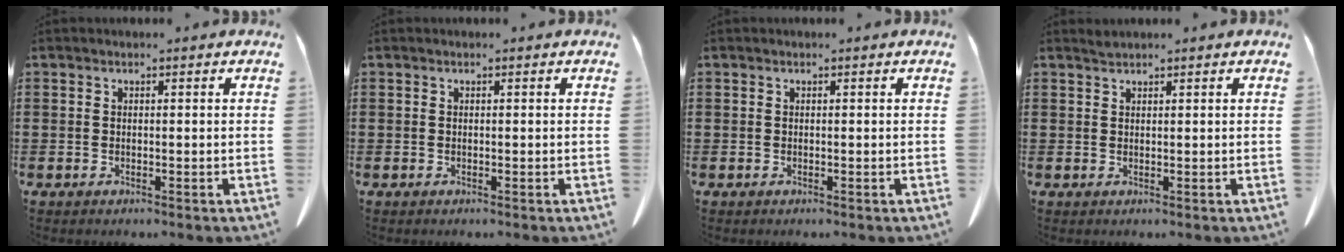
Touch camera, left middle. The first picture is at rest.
{"total": 0.0}
{"total": 0.0}
{"total": 0.8, "force": [0.7, 0.0, 0.2], "torque": [-0.006, 0.000, 0.014]}